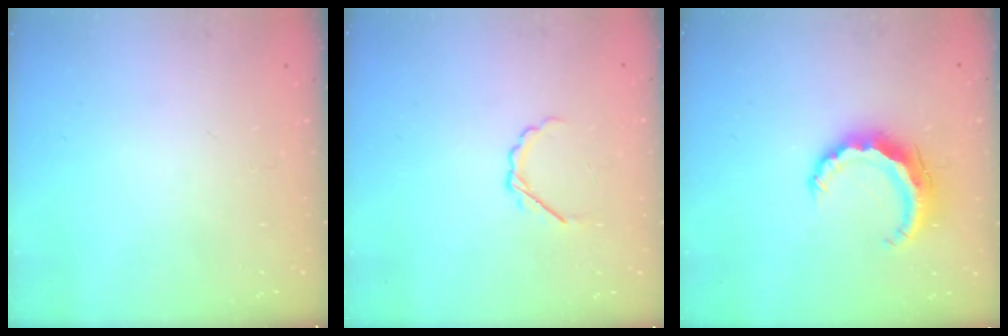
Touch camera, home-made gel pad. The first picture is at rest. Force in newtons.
{"total": 2.9, "press": 2.7, "slide": 0.9}
{"total": 8.5, "press": 8.5, "slide": 0.1}